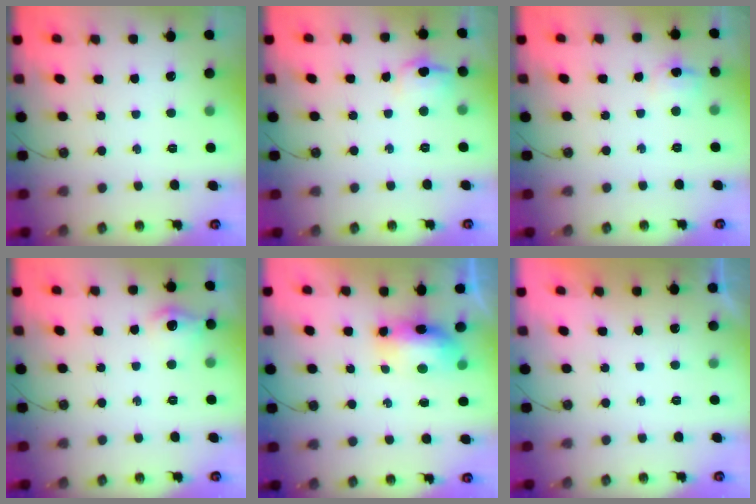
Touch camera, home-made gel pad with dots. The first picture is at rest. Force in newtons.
{"total": 8.0, "press": 7.9, "slide": 1.4}
{"total": 6.7, "press": 6.7, "slide": 0.7}
{"total": 9.0, "press": 8.9, "slide": 0.9}
{"total": 8.0, "press": 7.9, "slide": 0.9}
{"total": 0.0}